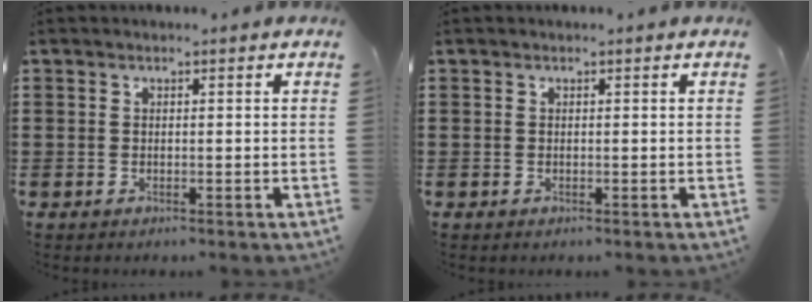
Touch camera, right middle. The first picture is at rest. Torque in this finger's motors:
{"motor_torque": [-0.16, 0.00, 0.08, -0.01]}